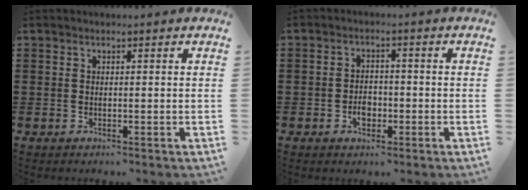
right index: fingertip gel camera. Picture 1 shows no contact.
{"total": 3.0, "force": [-1.1, 2.0, 1.9], "torque": [-0.029, -0.001, -0.022]}